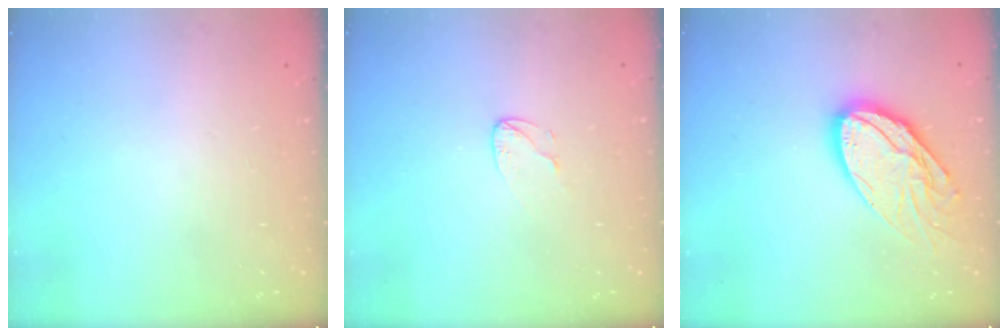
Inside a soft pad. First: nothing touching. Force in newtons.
{"total": 4.0, "press": 4.0, "slide": 0.4}
{"total": 15.8, "press": 15.7, "slide": 1.4}